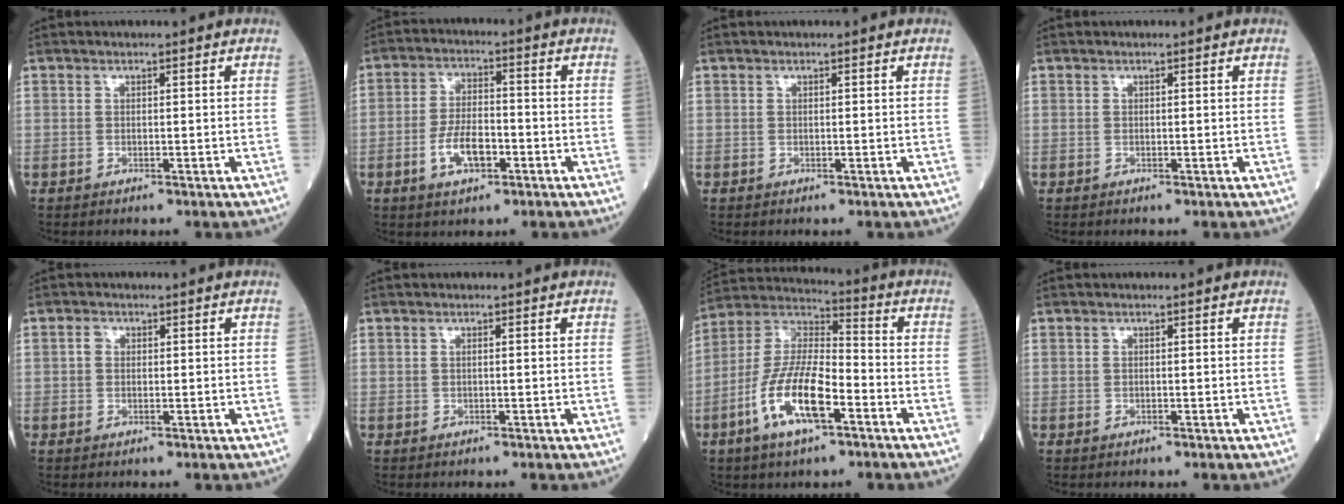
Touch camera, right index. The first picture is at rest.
{"total": 6.7, "force": [-2.6, 2.9, 5.4], "torque": [-0.108, 0.005, -0.047]}
{"total": 0.0}
{"total": 0.0}
{"total": 1.2, "force": [0.2, 1.0, 0.6], "torque": [-0.013, 0.006, 0.002]}
{"total": 0.0}
{"total": 13.6, "force": [-5.6, 4.0, 11.7], "torque": [-0.243, 0.001, -0.109]}
{"total": 0.0}